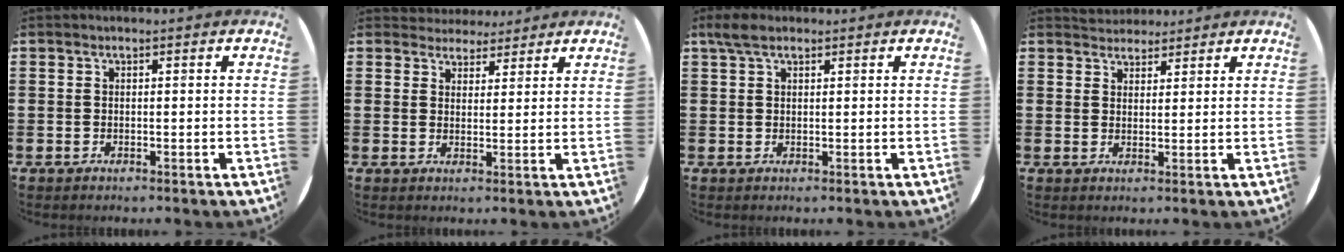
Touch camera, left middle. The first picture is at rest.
{"total": 3.4, "force": [3.2, 1.3, 0.1], "torque": [-0.002, -0.007, 0.056]}
{"total": 2.4, "force": [1.7, 1.1, 1.4], "torque": [-0.022, 0.004, 0.028]}
{"total": 2.8, "force": [2.7, 0.7, -0.3], "torque": [0.000, -0.003, 0.053]}